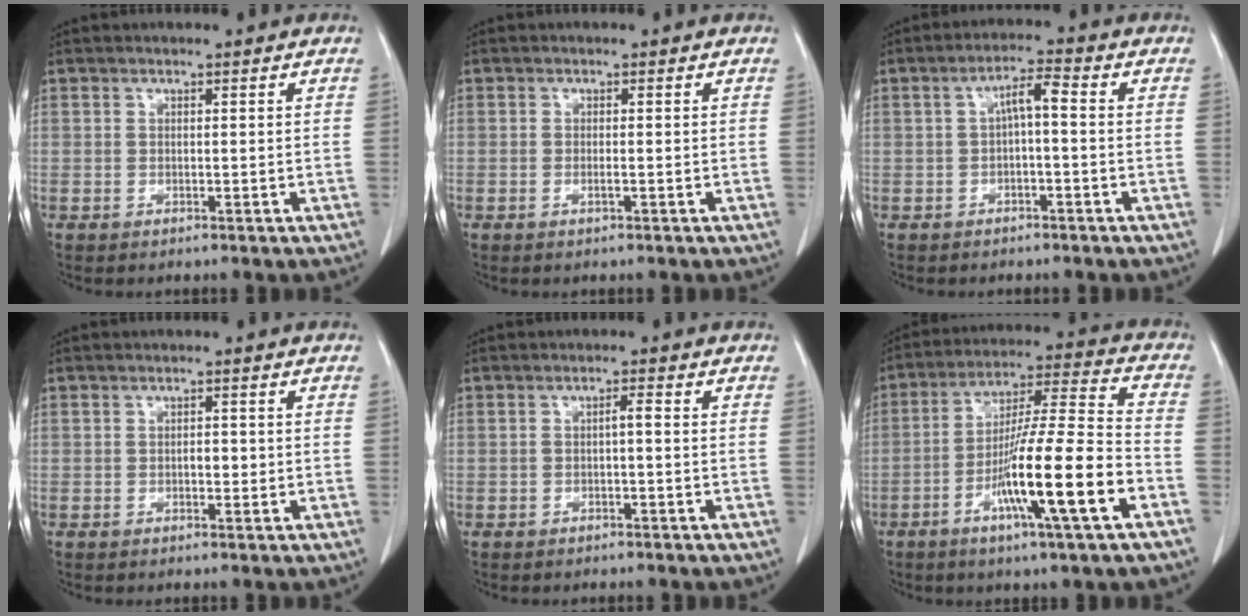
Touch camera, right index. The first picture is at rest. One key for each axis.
{"total": 0.6, "fx": -0.2, "fy": 0.0, "fz": 0.6, "tx": -0.016, "ty": 0.000, "tz": -0.002}
{"total": 3.8, "fx": -0.1, "fy": 0.7, "fz": 3.7, "tx": -0.064, "ty": 0.017, "tz": -0.002}
{"total": 1.5, "fx": -0.2, "fy": 0.8, "fz": 1.2, "tx": -0.019, "ty": 0.002, "tz": -0.002}
{"total": 1.2, "fx": -0.2, "fy": 0.2, "fz": 1.2, "tx": -0.022, "ty": 0.004, "tz": -0.002}
{"total": 16.3, "fx": -6.4, "fy": -0.1, "fz": 15.0, "tx": -0.269, "ty": -0.009, "tz": -0.109}